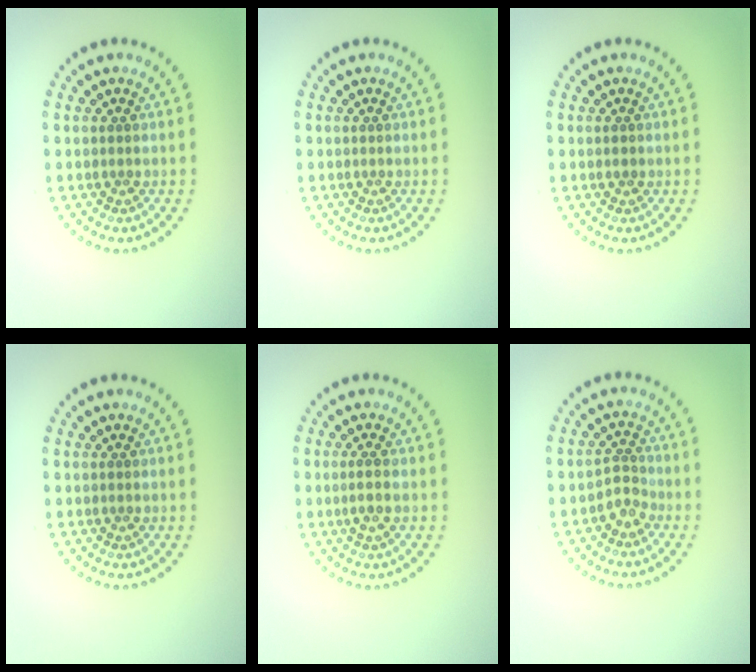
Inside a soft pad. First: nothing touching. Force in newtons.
{"total": 0.0}
{"total": 0.7, "press": 0.7, "slide": 0.2}
{"total": 0.0}
{"total": 1.5, "press": 1.2, "slide": 0.8}
{"total": 1.8, "press": 1.3, "slide": 1.3}